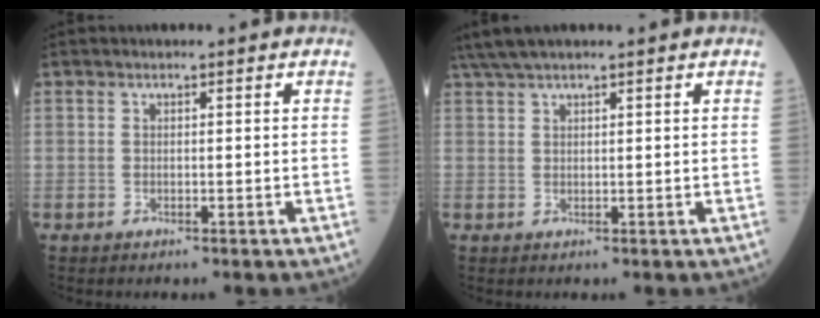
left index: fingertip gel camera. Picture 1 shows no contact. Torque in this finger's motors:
{"motor_torque": [0.52, -0.66, 0.12, 0.08]}